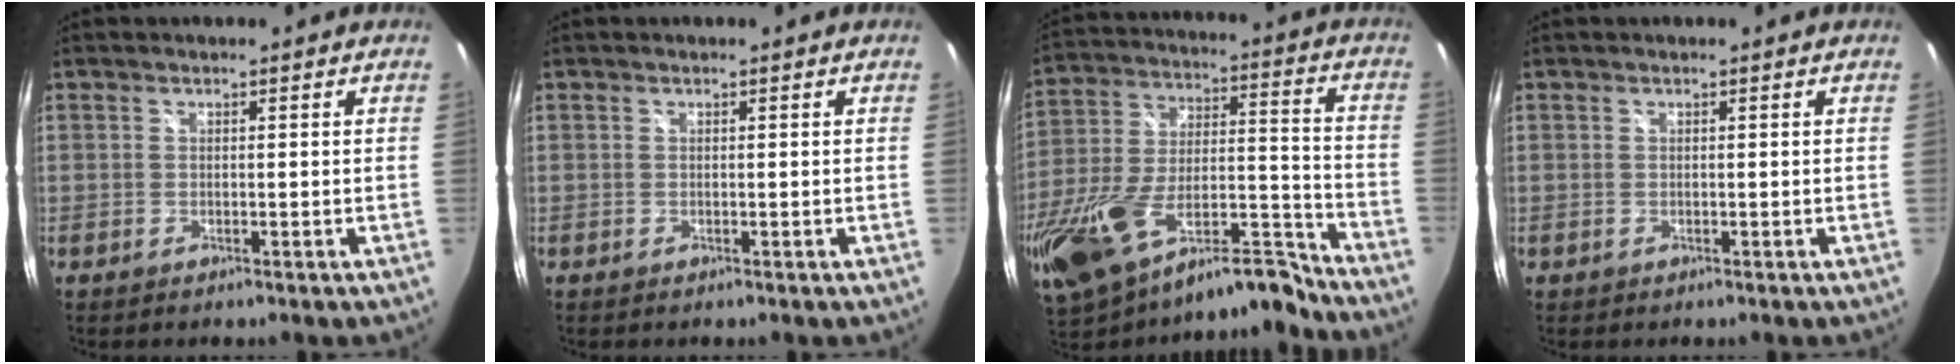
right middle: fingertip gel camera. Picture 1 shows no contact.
{"total": 0.0}
{"total": 22.8, "force": [-17.0, 7.4, 13.2], "torque": [-0.252, -0.029, -0.273]}
{"total": 0.0}